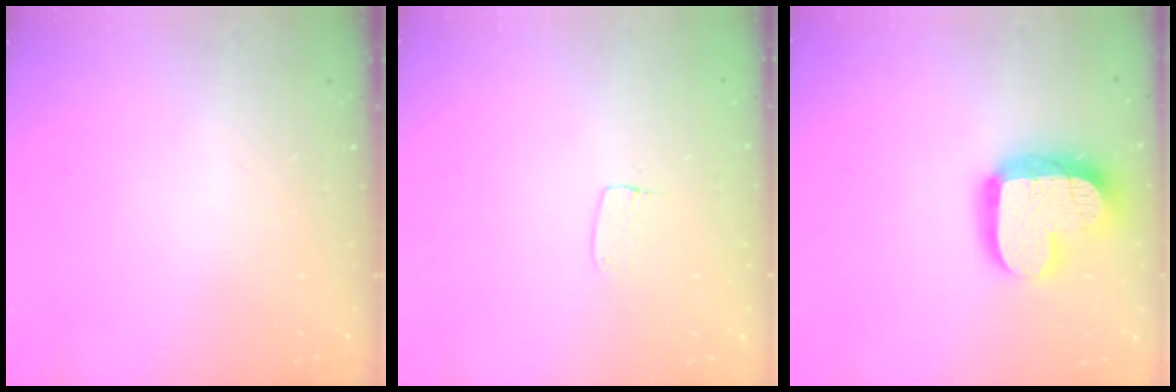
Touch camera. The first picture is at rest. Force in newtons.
{"total": 4.3, "press": 4.3, "slide": 0.4}
{"total": 18.6, "press": 18.6, "slide": 1.4}